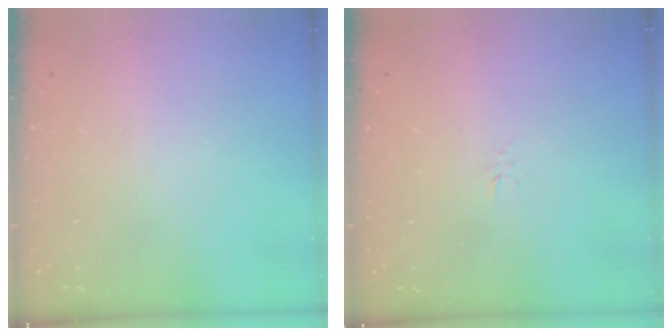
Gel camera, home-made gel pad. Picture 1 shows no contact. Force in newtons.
{"total": 4.0, "press": 4.0, "slide": 0.7}